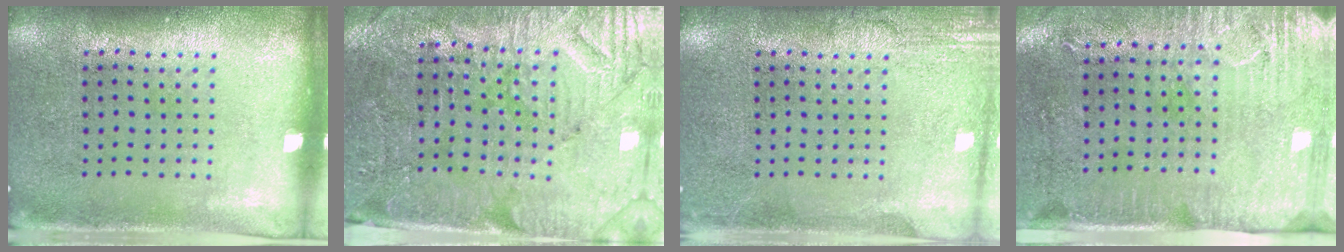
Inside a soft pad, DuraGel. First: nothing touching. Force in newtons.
{"total": 3.8, "press": 3.5, "slide": 1.4}
{"total": 2.6, "press": 2.6, "slide": 0.3}
{"total": 2.9, "press": 2.4, "slide": 1.6}